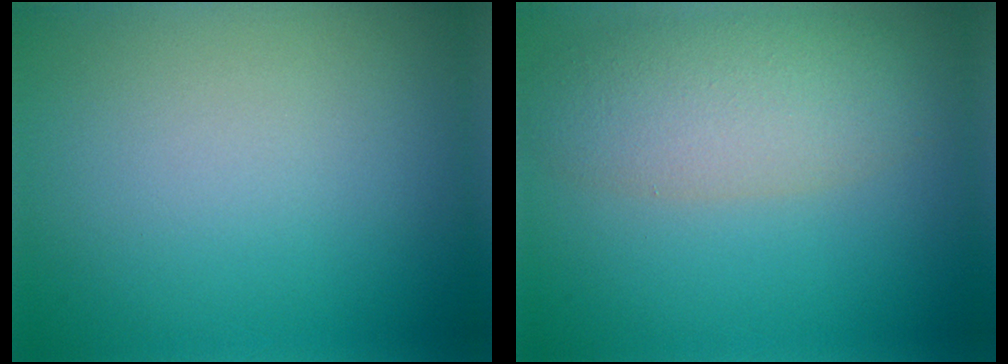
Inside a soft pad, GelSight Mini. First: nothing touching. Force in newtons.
{"total": 5.0, "press": 5.0, "slide": 0.3}